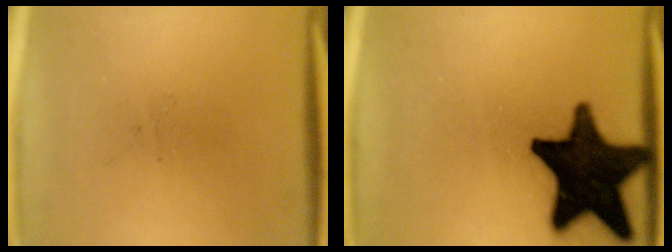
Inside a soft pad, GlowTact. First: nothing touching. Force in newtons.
{"total": 19.3}